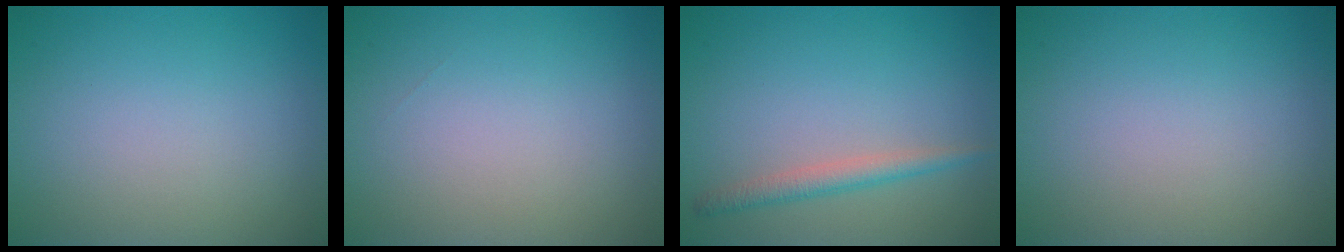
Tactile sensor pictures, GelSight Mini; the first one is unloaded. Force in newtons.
{"total": 0.0}
{"total": 2.0, "press": 2.0, "slide": 0.1}
{"total": 0.0}